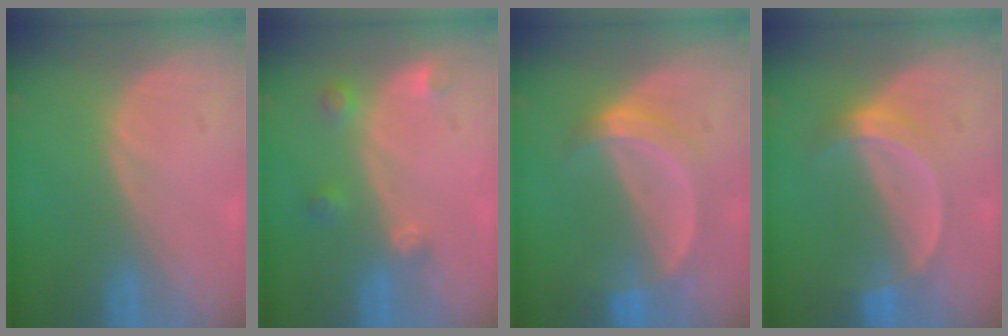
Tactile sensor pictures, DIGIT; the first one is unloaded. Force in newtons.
{"total": 3.3, "press": 3.0, "slide": 1.2}
{"total": 5.3, "press": 5.2, "slide": 1.2}
{"total": 5.2, "press": 4.7, "slide": 2.2}